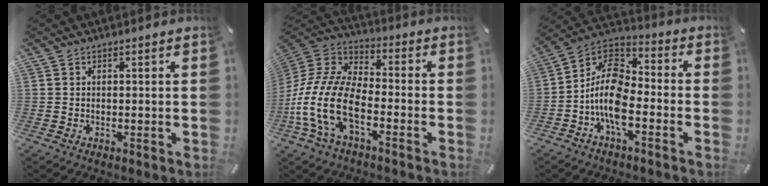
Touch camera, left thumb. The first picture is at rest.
{"total": 15.9, "force": [-7.2, 8.3, 11.5], "torque": [-0.264, 0.008, -0.135]}
{"total": 12.4, "force": [-5.0, 6.9, 9.0], "torque": [-0.194, 0.010, -0.095]}